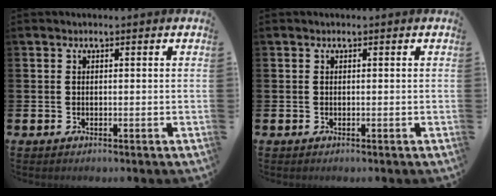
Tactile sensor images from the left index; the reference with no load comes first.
{"total": 0.0}